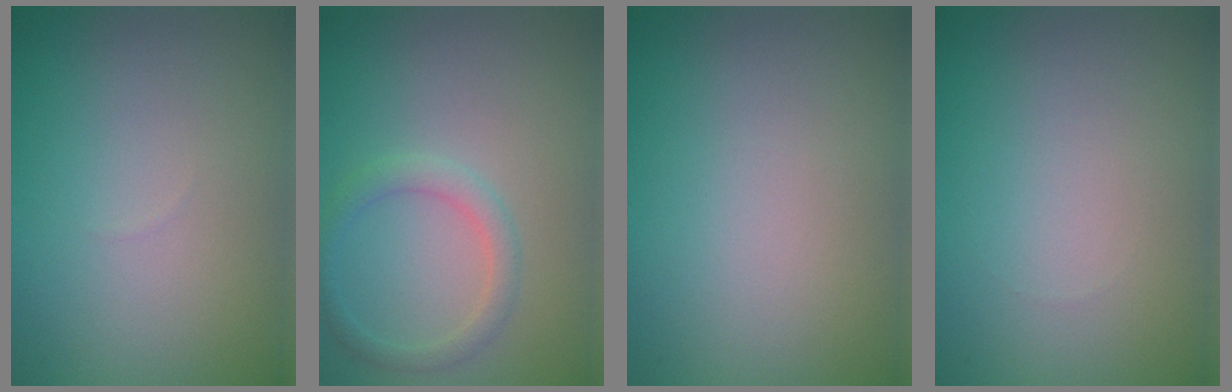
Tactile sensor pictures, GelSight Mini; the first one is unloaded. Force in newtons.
{"total": 2.0, "press": 2.0, "slide": 0.1}
{"total": 0.0}
{"total": 0.0}